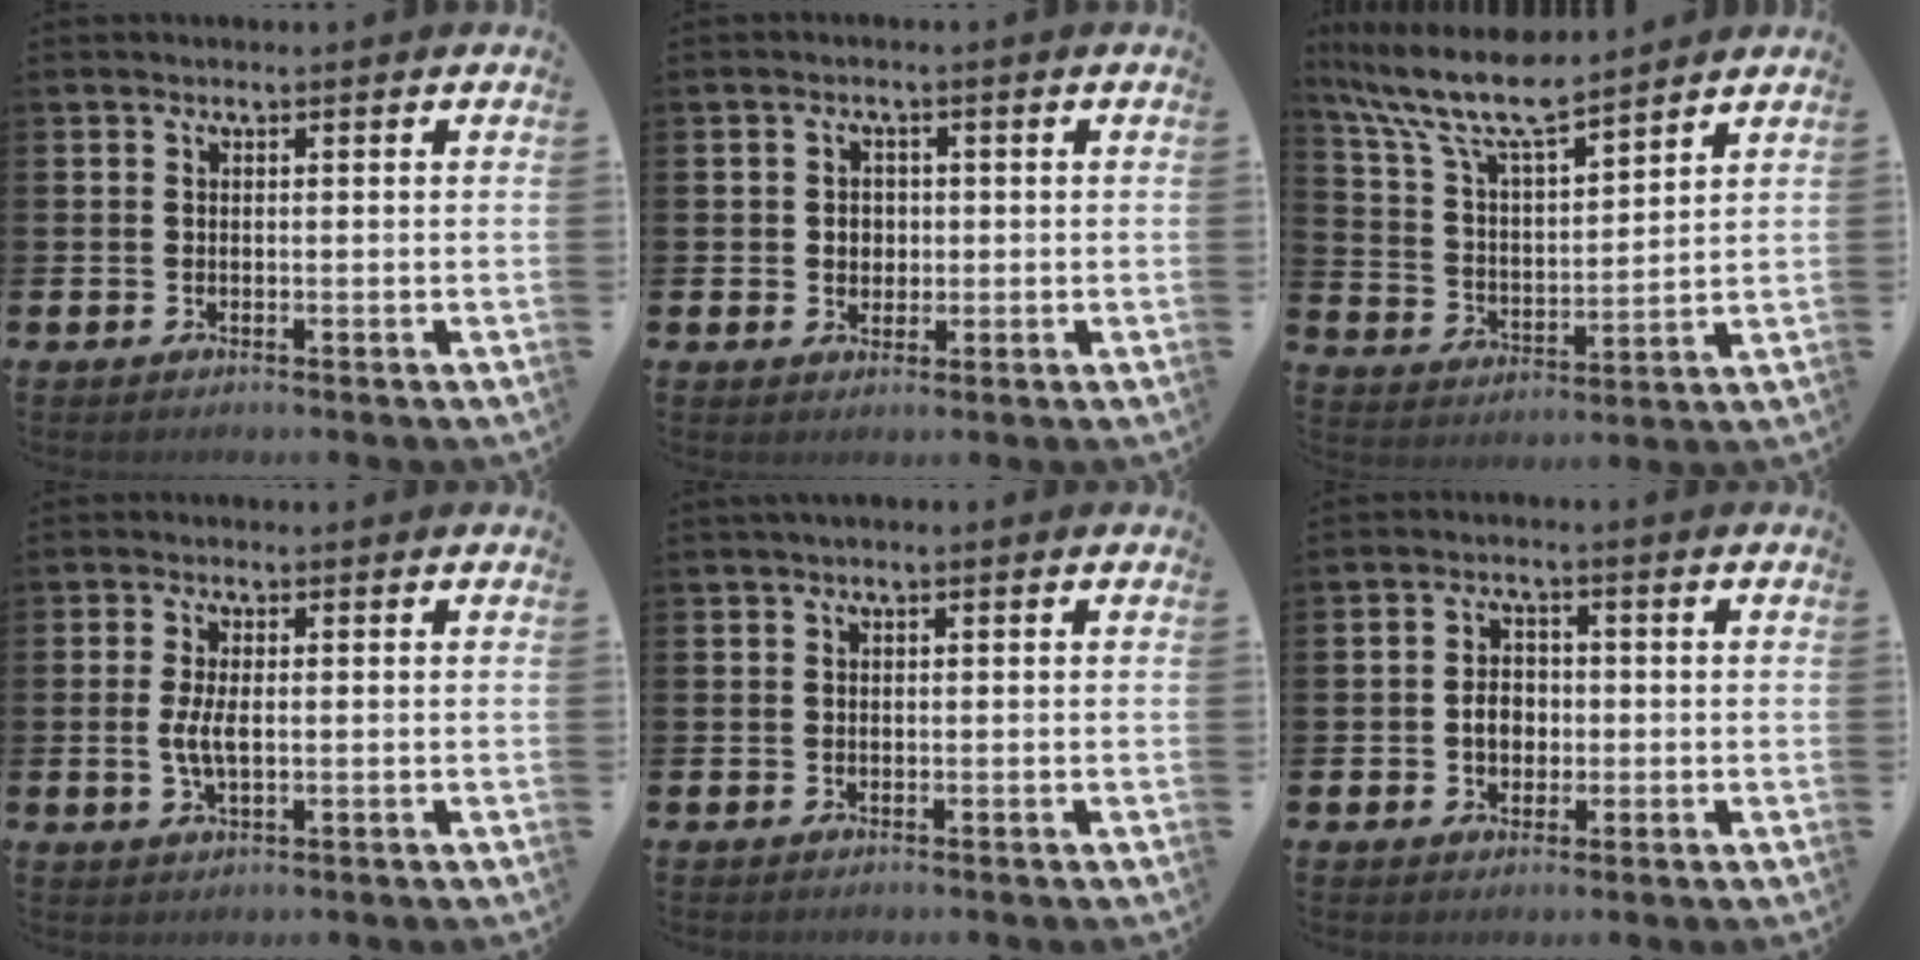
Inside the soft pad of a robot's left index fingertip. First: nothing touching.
{"total": 2.3, "force": [0.3, 2.2, 0.8], "torque": [0.001, 0.001, -0.003]}
{"total": 10.6, "force": [9.3, 2.1, 4.8], "torque": [-0.126, -0.048, 0.164]}
{"total": 3.3, "force": [0.1, 1.3, 3.1], "torque": [-0.059, -0.002, -0.004]}
{"total": 0.5, "force": [0.2, 0.2, 0.5], "torque": [-0.013, 0.006, 0.003]}
{"total": 3.3, "force": [-0.5, 2.6, 2.0], "torque": [-0.018, -0.001, -0.018]}